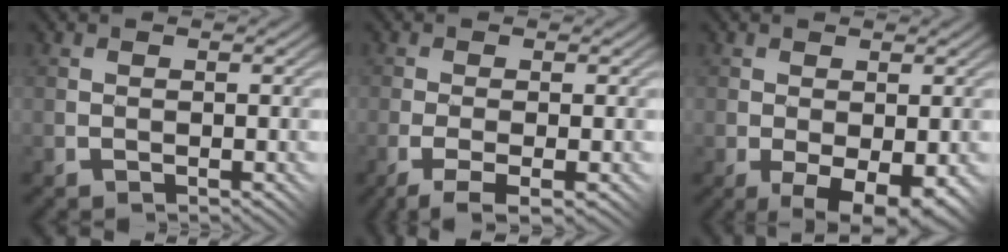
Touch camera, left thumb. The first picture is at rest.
{"total": 3.6, "force": [-2.0, 0.6, 2.9], "torque": [-0.056, 0.002, -0.033]}
{"total": 6.2, "force": [-2.5, 2.9, 4.9], "torque": [-0.068, -0.015, -0.027]}